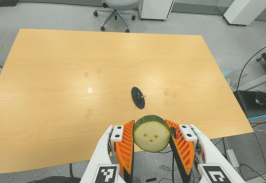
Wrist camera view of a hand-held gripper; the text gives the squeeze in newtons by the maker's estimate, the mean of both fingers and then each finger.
{"total": 7.3, "left": 6.8, "right": 7.9}